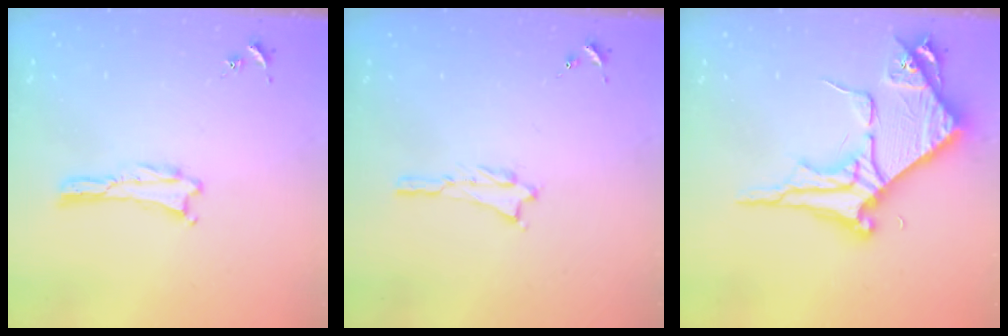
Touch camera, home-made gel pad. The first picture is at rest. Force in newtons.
{"total": 0.8, "press": 0.8, "slide": 0.2}
{"total": 8.8, "press": 8.7, "slide": 0.9}